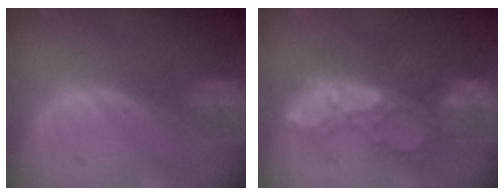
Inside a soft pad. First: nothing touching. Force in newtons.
{"total": 10.8, "press": 9.4, "slide": 5.3}